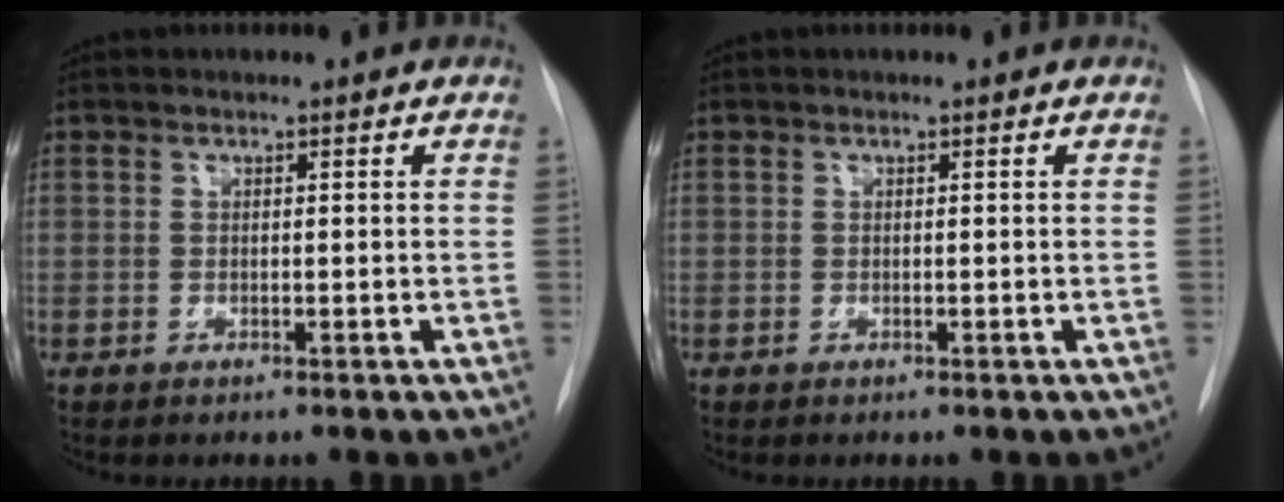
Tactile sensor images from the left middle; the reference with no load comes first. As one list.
[{"total": 0.0}]